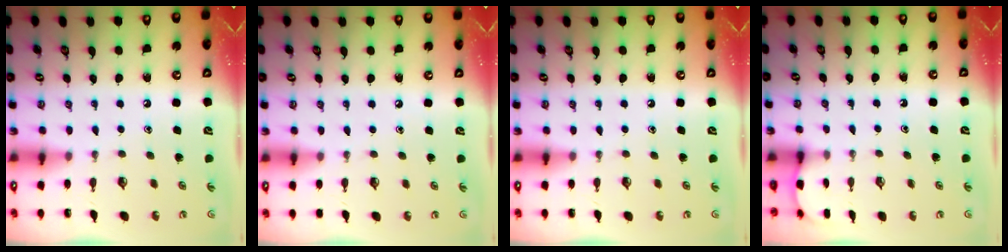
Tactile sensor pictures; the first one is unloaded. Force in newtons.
{"total": 0.0}
{"total": 0.0}
{"total": 1.7, "press": 1.6, "slide": 0.2}